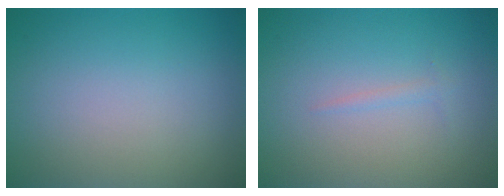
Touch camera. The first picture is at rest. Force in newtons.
{"total": 0.7, "press": 0.7, "slide": 0.0}